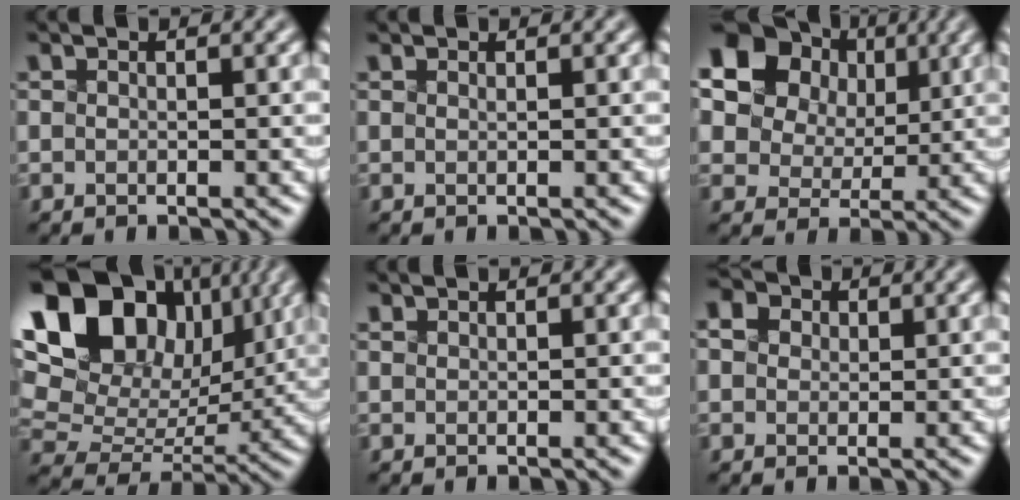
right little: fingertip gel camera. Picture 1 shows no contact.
{"total": 0.0}
{"total": 13.8, "force": [6.2, 10.6, 6.4], "torque": [-0.170, 0.031, 0.144]}
{"total": 17.1, "force": [7.2, 11.6, 10.2], "torque": [-0.208, 0.054, 0.133]}
{"total": 0.0}
{"total": 9.3, "force": [4.3, 6.8, 4.7], "torque": [-0.095, 0.042, 0.047]}